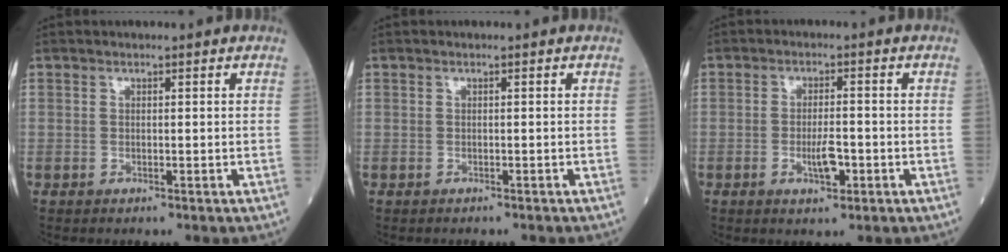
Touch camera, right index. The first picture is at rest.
{"total": 1.0, "force": [-0.8, 0.5, 0.0], "torque": [-0.007, 0.003, -0.013]}
{"total": 3.9, "force": [-1.4, 1.1, 3.5], "torque": [-0.062, 0.001, -0.023]}